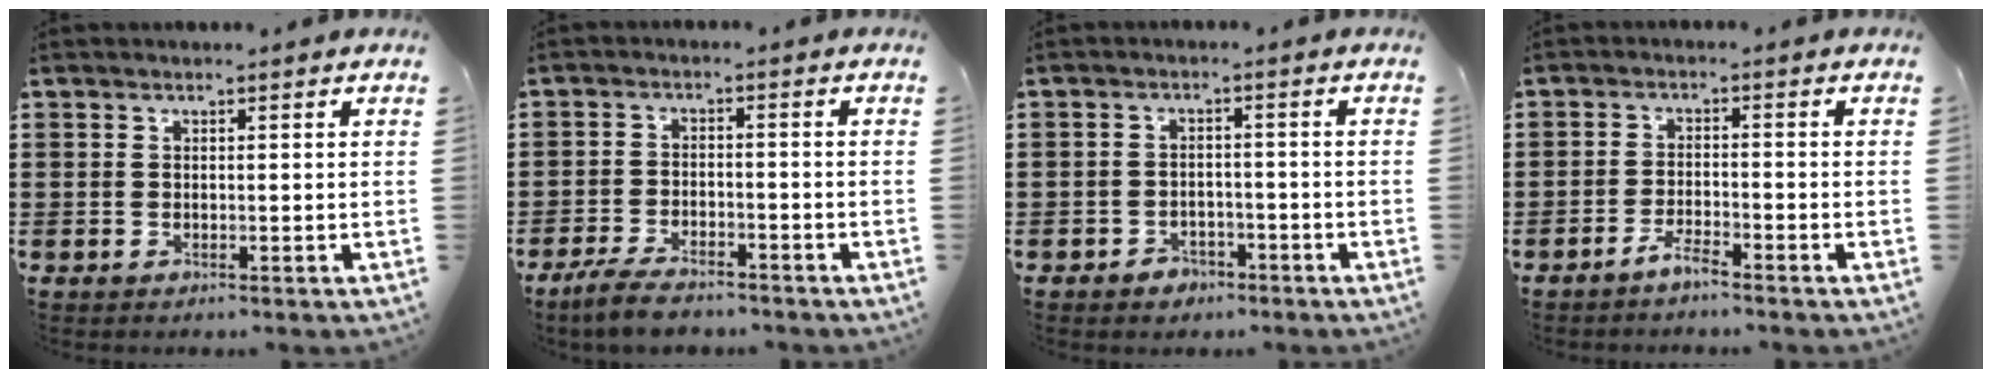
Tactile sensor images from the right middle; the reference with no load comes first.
{"total": 4.4, "force": [-3.9, 0.9, 1.8], "torque": [-0.046, -0.001, -0.078]}
{"total": 2.1, "force": [-1.8, 1.0, 0.3], "torque": [-0.013, -0.001, -0.038]}
{"total": 2.7, "force": [-2.3, 0.1, 1.4], "torque": [-0.034, 0.001, -0.044]}